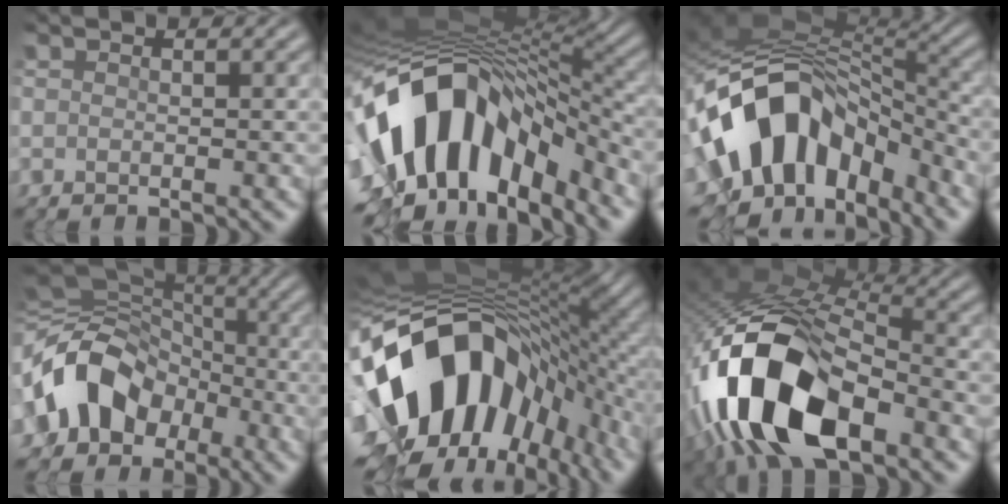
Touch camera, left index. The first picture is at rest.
{"total": 14.8, "force": [-4.2, 8.4, 11.4], "torque": [-0.200, 0.005, -0.061]}
{"total": 12.7, "force": [-3.7, 8.4, 8.8], "torque": [-0.161, 0.008, -0.068]}
{"total": 9.5, "force": [-2.8, 7.4, 5.1], "torque": [-0.097, 0.009, -0.062]}
{"total": 18.4, "force": [-3.7, 11.6, 13.8], "torque": [-0.253, -0.028, -0.053]}
{"total": 14.4, "force": [-5.9, 7.2, 10.9], "torque": [-0.226, 0.000, -0.109]}